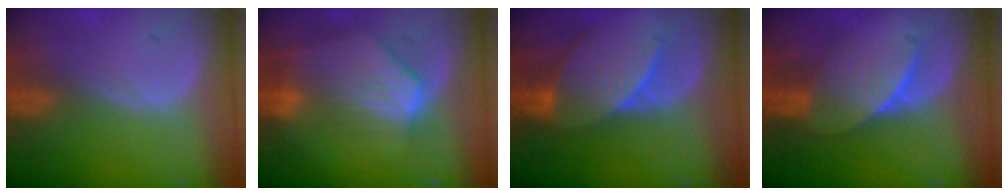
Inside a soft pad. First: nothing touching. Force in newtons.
{"total": 8.8, "press": 7.8, "slide": 4.0}
{"total": 7.6, "press": 7.6, "slide": 0.1}
{"total": 7.2, "press": 6.6, "slide": 2.8}